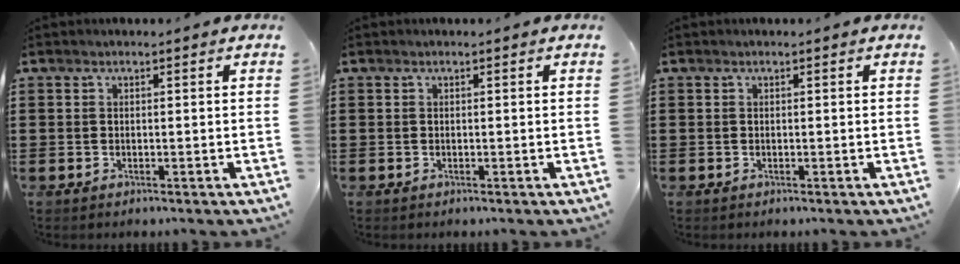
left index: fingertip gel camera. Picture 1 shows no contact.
{"total": 0.0}
{"total": 0.0}